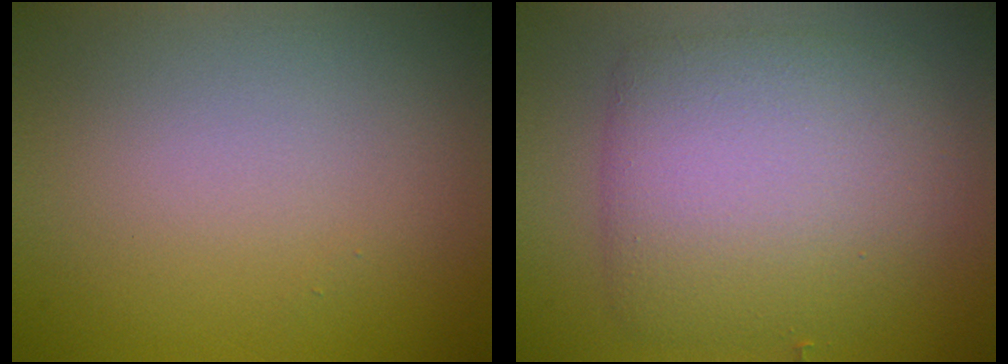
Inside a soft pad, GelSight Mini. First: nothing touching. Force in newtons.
{"total": 6.7, "press": 6.7, "slide": 0.2}